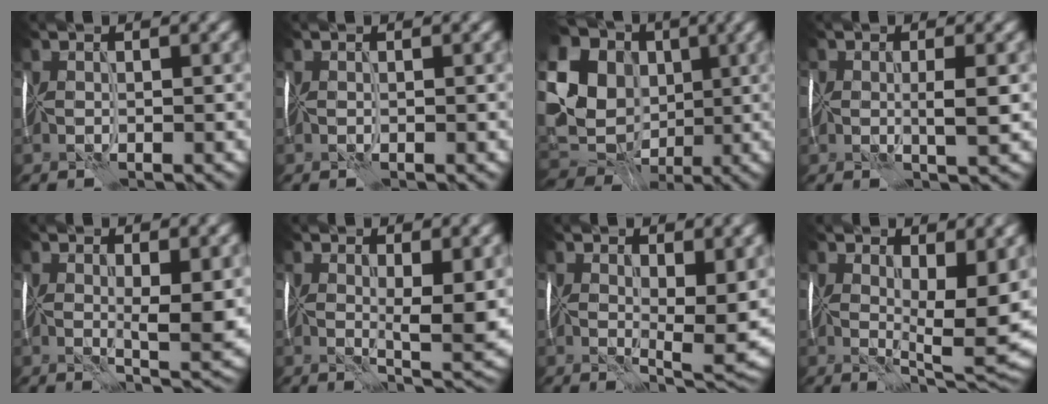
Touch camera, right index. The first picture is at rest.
{"total": 0.0}
{"total": 18.0, "force": [2.9, 15.7, 8.4], "torque": [-0.220, 0.021, 0.034]}
{"total": 1.7, "force": [-0.1, 0.7, 1.6], "torque": [-0.026, 0.000, -0.004]}
{"total": 3.7, "force": [0.5, 0.9, 3.6], "torque": [-0.055, -0.007, 0.012]}
{"total": 4.4, "force": [0.8, 1.2, 4.2], "torque": [-0.066, -0.010, 0.018]}
{"total": 5.8, "force": [1.4, 2.4, 5.2], "torque": [-0.080, -0.011, 0.024]}
{"total": 8.0, "force": [1.8, 3.1, 7.2], "torque": [-0.109, -0.014, 0.034]}